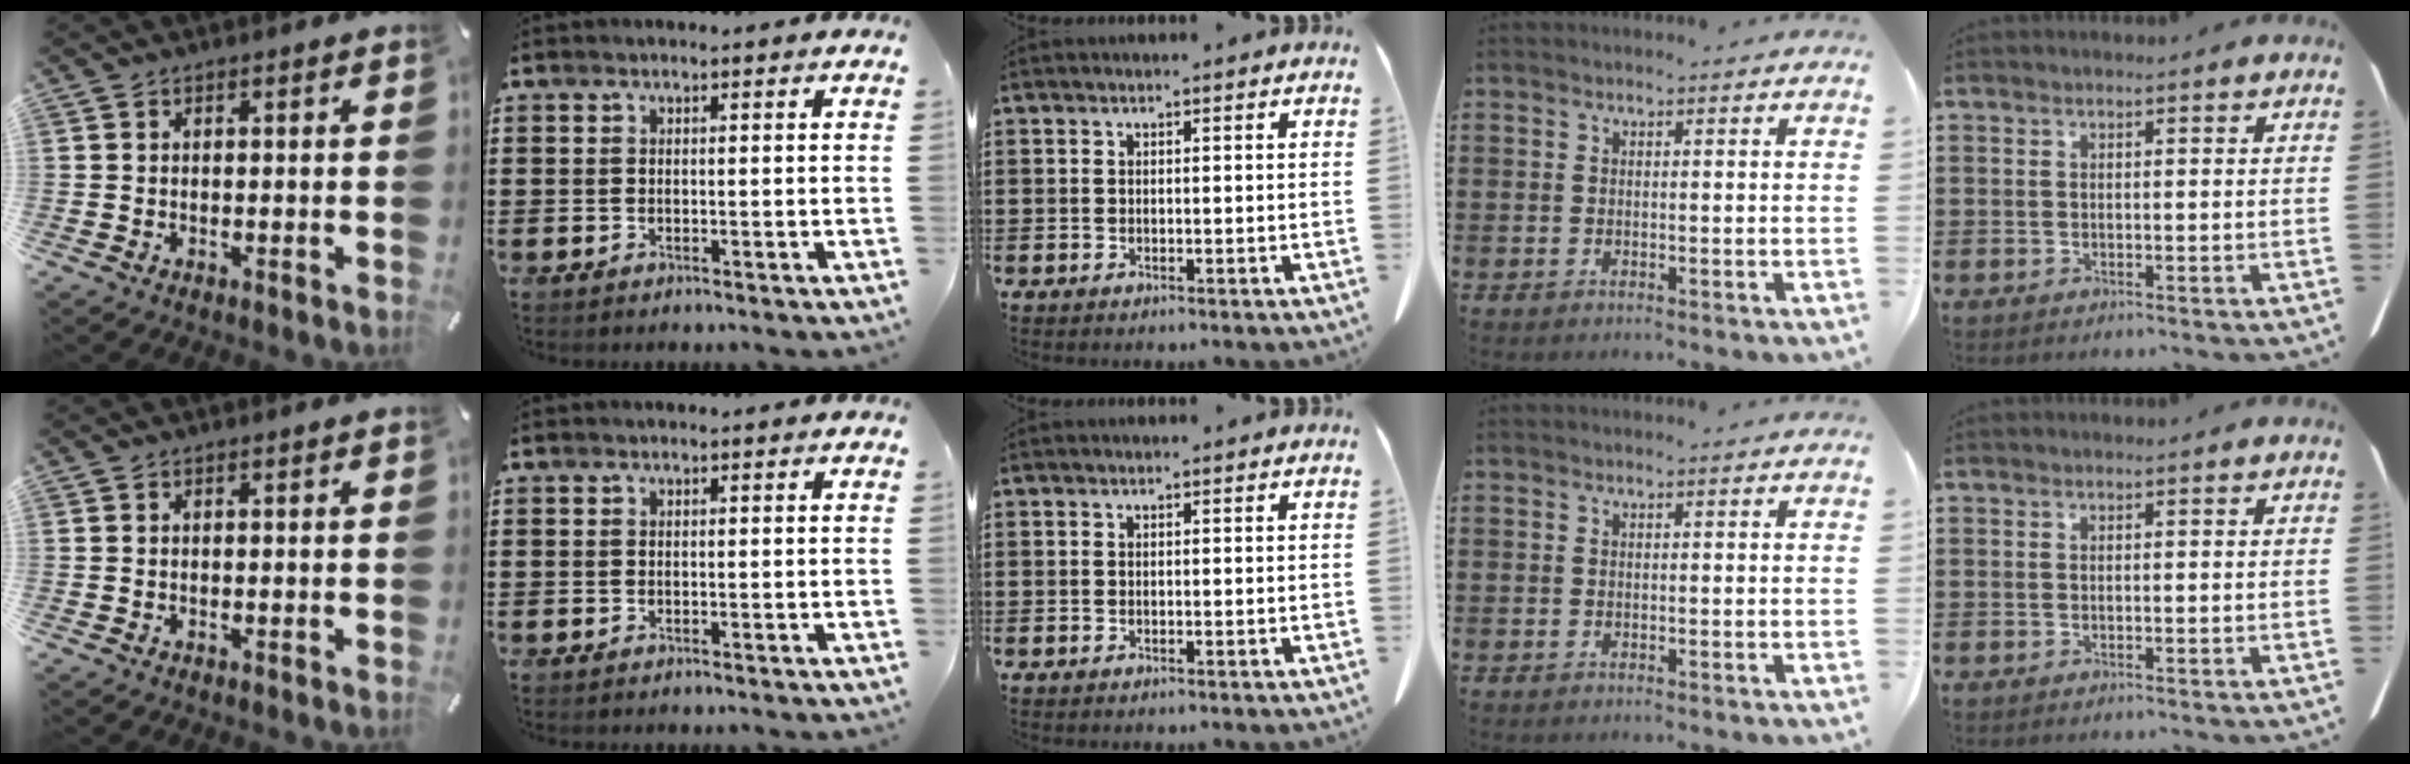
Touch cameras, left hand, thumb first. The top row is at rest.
{}